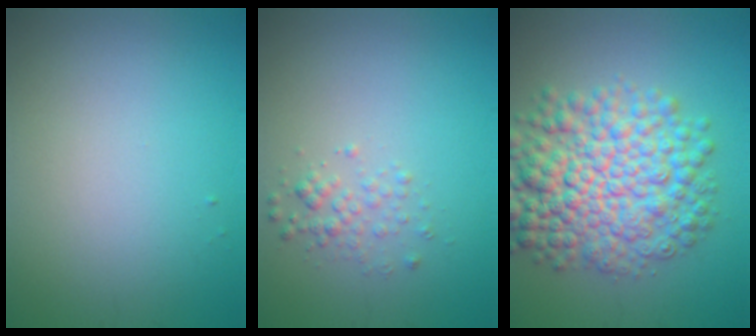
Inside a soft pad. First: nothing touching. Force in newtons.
{"total": 1.5, "press": 1.5, "slide": 0.1}
{"total": 9.6, "press": 9.6, "slide": 0.1}